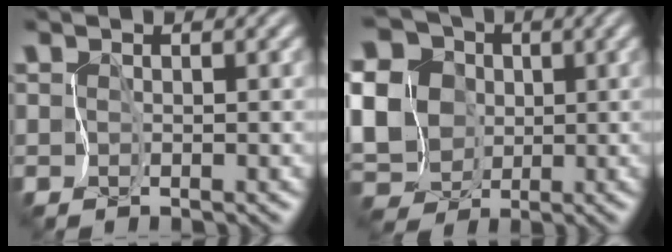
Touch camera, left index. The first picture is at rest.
{"total": 13.7, "force": [-0.4, 12.1, 6.5], "torque": [-0.148, 0.017, -0.037]}